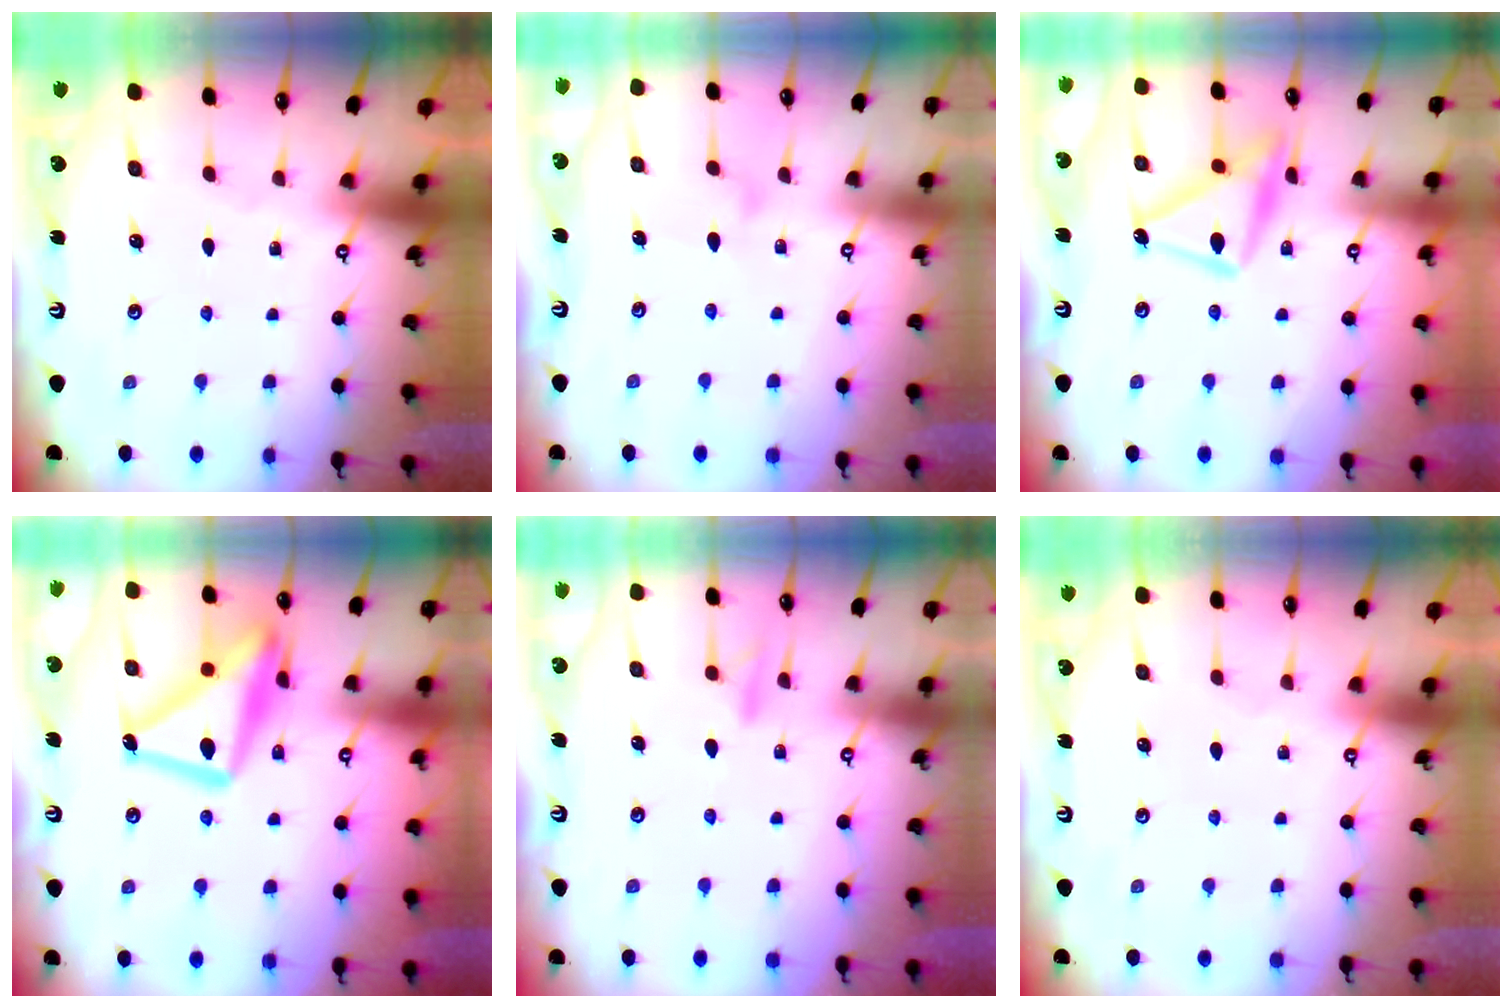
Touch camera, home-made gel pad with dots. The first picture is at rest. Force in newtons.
{"total": 8.5, "press": 8.5, "slide": 0.3}
{"total": 16.0, "press": 16.0, "slide": 0.7}
{"total": 16.0, "press": 15.9, "slide": 1.3}
{"total": 10.2, "press": 10.2, "slide": 1.1}
{"total": 3.8, "press": 3.8, "slide": 0.1}